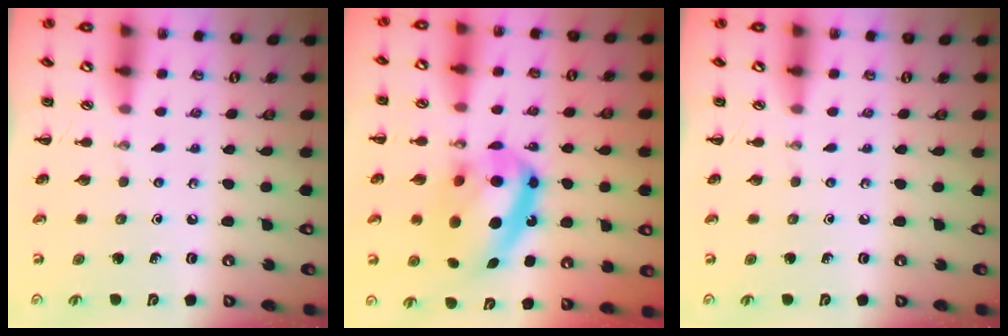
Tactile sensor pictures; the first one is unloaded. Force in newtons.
{"total": 17.0, "press": 16.5, "slide": 4.2}
{"total": 0.0}